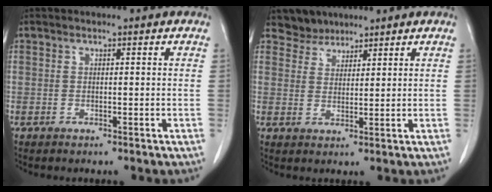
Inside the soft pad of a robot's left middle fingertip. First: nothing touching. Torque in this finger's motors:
{"motor_torque": [0.12, -0.18, -0.12, -0.04]}